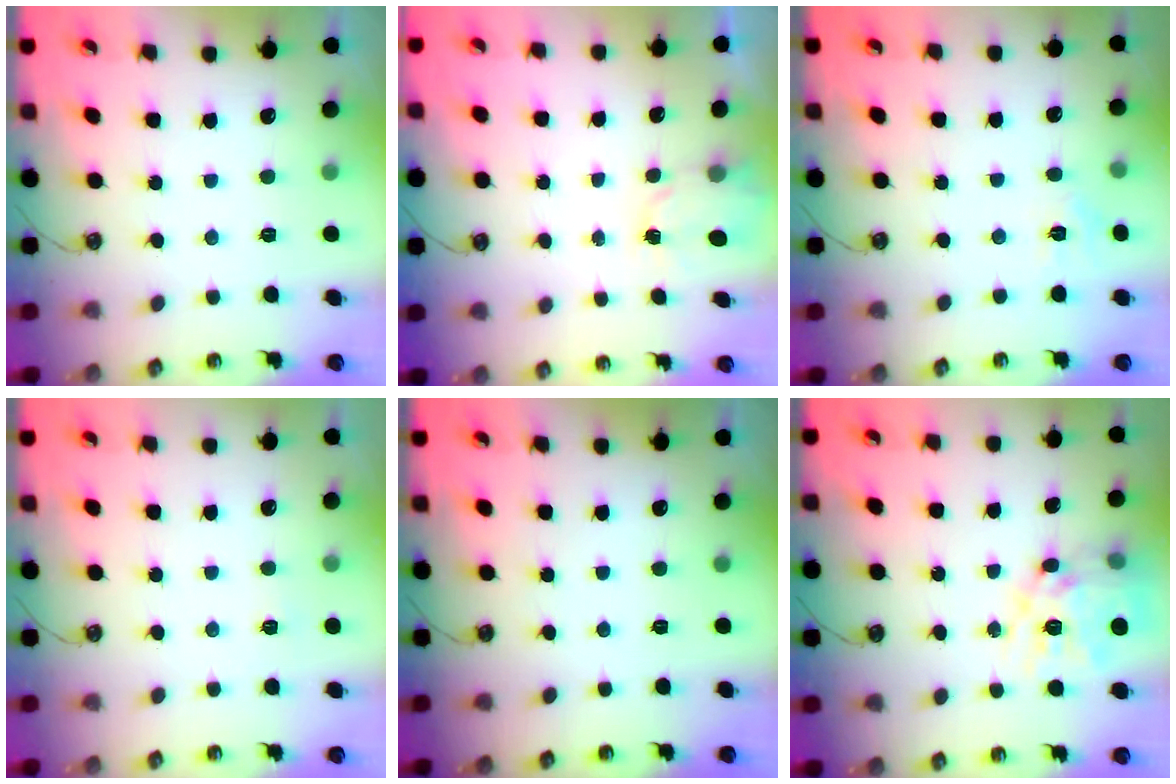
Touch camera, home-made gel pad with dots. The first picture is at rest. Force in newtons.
{"total": 2.3, "press": 2.3, "slide": 0.4}
{"total": 3.9, "press": 3.9, "slide": 0.2}
{"total": 3.5, "press": 3.5, "slide": 0.4}
{"total": 0.0}
{"total": 16.4, "press": 16.3, "slide": 1.6}